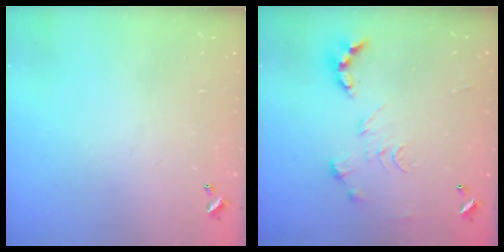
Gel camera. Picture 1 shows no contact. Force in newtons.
{"total": 0.0}